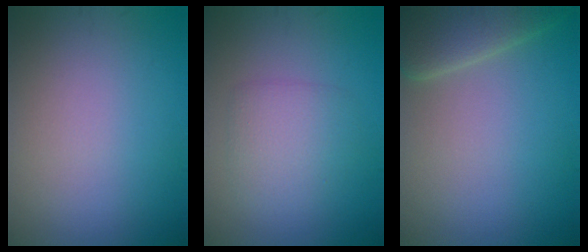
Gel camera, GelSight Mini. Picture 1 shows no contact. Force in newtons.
{"total": 2.8, "press": 2.8, "slide": 0.0}
{"total": 4.3, "press": 4.3, "slide": 0.4}